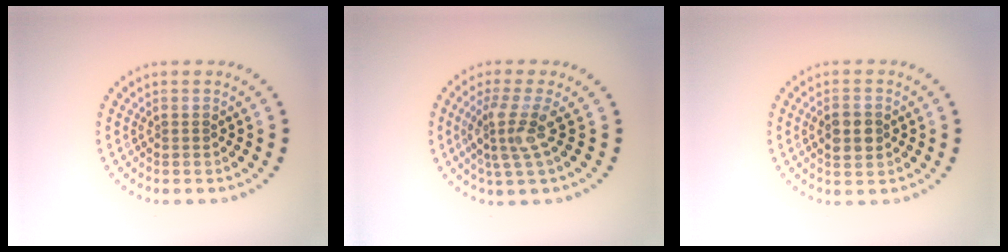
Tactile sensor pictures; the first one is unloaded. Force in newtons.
{"total": 3.3, "press": 2.5, "slide": 2.1}
{"total": 2.8, "press": 2.8, "slide": 0.1}